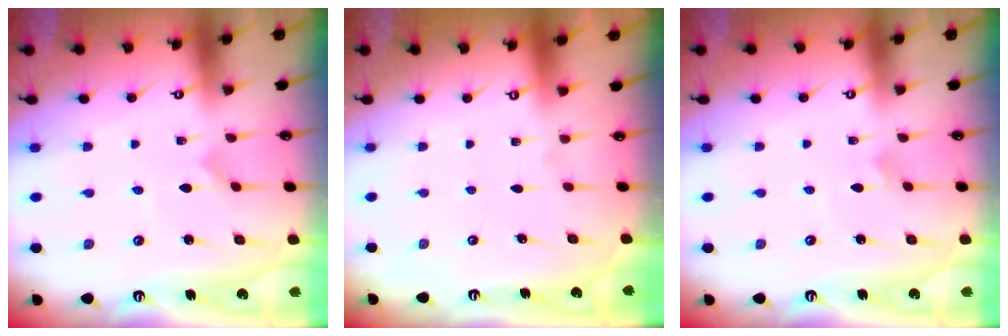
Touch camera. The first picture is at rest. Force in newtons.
{"total": 0.0}
{"total": 2.1, "press": 2.1, "slide": 0.1}